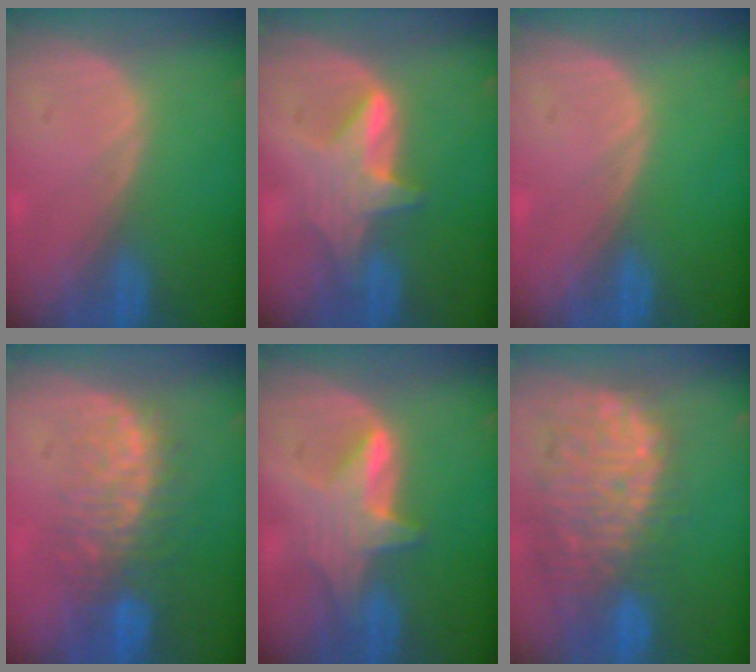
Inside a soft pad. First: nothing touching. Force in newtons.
{"total": 5.6, "press": 5.6, "slide": 0.4}
{"total": 0.0}
{"total": 9.1, "press": 8.3, "slide": 3.8}
{"total": 6.0, "press": 5.9, "slide": 1.1}
{"total": 13.1, "press": 11.2, "slide": 6.8}